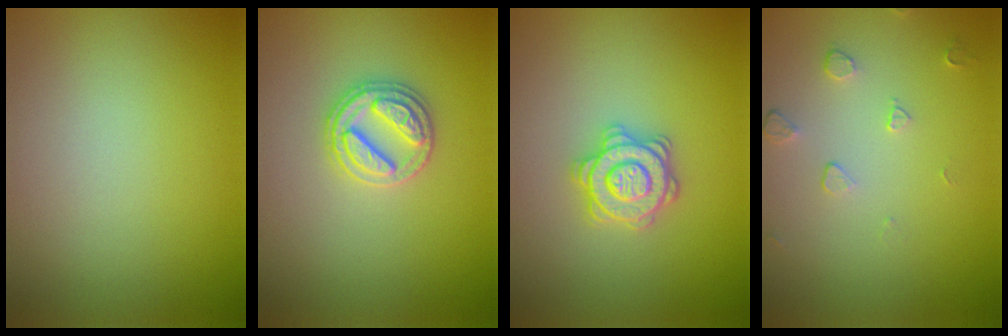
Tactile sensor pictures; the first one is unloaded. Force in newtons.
{"total": 2.8, "press": 2.8, "slide": 0.2}
{"total": 3.1, "press": 3.0, "slide": 0.5}
{"total": 1.1, "press": 0.7, "slide": 0.9}